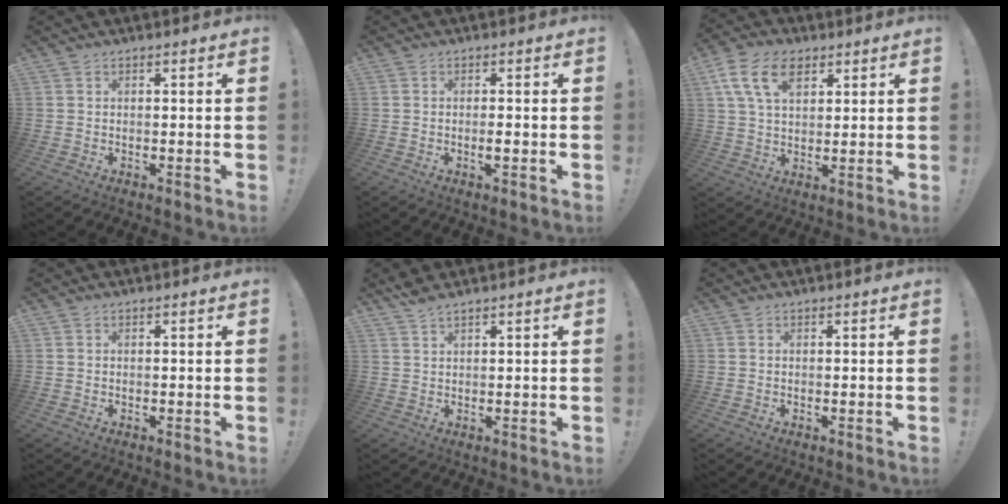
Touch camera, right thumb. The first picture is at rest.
{"total": 1.8, "force": [-0.6, 0.3, 1.6], "torque": [-0.019, -0.004, -0.012]}
{"total": 11.8, "force": [5.6, 7.3, 7.3], "torque": [-0.141, 0.000, 0.107]}
{"total": 0.0}
{"total": 2.3, "force": [2.2, 0.2, 0.8], "torque": [-0.024, -0.005, 0.040]}
{"total": 0.0}